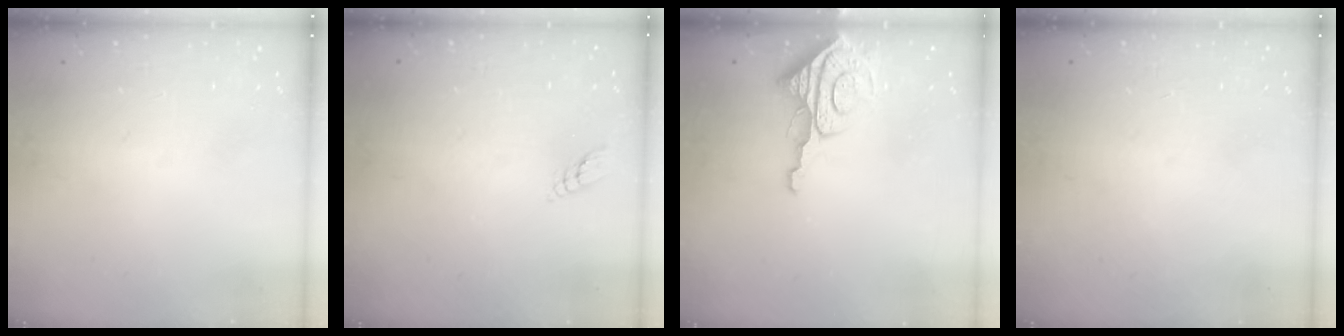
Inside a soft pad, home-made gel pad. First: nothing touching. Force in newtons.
{"total": 3.0, "press": 3.0, "slide": 0.3}
{"total": 10.3, "press": 10.2, "slide": 1.1}
{"total": 0.0}